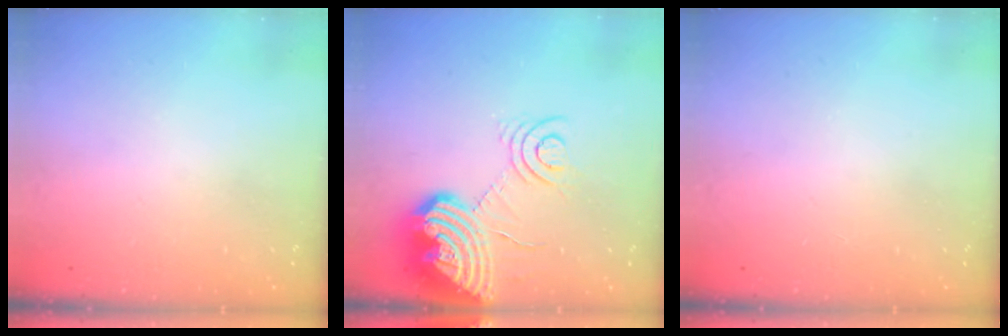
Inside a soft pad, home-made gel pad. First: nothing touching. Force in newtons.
{"total": 16.4, "press": 16.3, "slide": 2.5}
{"total": 0.0}